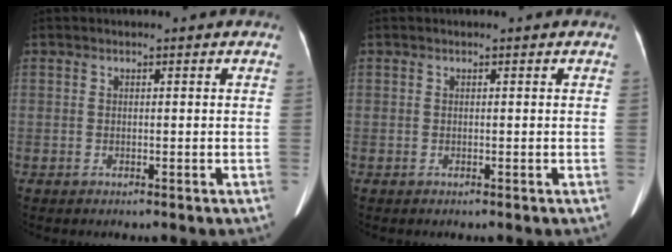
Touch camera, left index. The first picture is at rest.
{"total": 0.0}